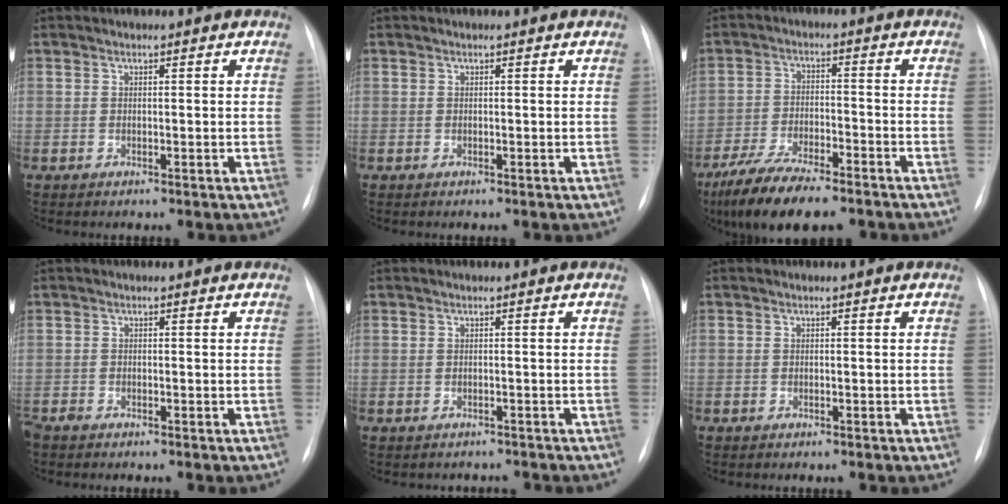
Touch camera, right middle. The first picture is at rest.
{"total": 0.0}
{"total": 12.0, "force": [-9.2, 2.9, 7.2], "torque": [-0.130, -0.023, -0.157]}
{"total": 1.9, "force": [-1.6, 0.6, 0.9], "torque": [-0.019, -0.003, -0.028]}
{"total": 2.7, "force": [-2.5, 1.0, -0.1], "torque": [0.004, 0.002, -0.030]}
{"total": 0.5, "force": [-0.4, 0.4, 0.0], "torque": [-0.005, 0.003, -0.006]}